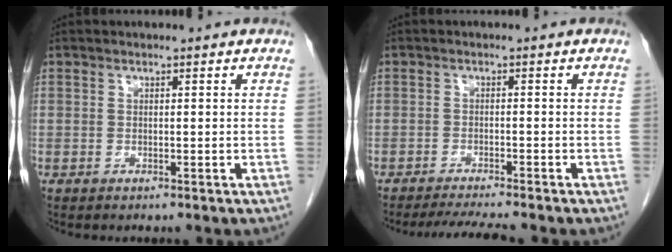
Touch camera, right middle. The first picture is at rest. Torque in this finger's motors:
{"motor_torque": [0.01, -0.01, 0.02, 0.01]}